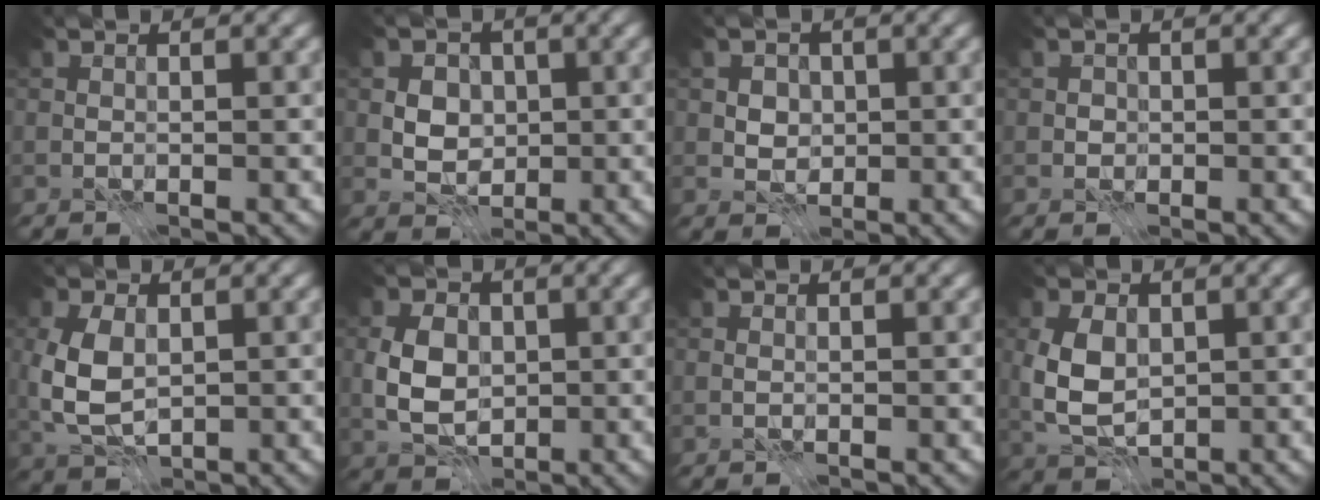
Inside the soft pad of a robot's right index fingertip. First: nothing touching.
{"total": 4.3, "force": [0.1, 3.5, 2.5], "torque": [-0.023, 0.011, -0.010]}
{"total": 2.7, "force": [0.3, 2.3, 1.4], "torque": [-0.021, 0.007, 0.002]}
{"total": 0.8, "force": [-0.2, 0.7, 0.1], "torque": [0.000, -0.002, -0.005]}
{"total": 5.5, "force": [0.0, 3.6, 4.2], "torque": [-0.101, 0.001, -0.001]}
{"total": 5.1, "force": [-0.7, 3.6, 3.6], "torque": [-0.072, 0.003, -0.020]}
{"total": 0.0}
{"total": 5.0, "force": [-0.2, 3.4, 3.7], "torque": [-0.082, 0.001, -0.009]}